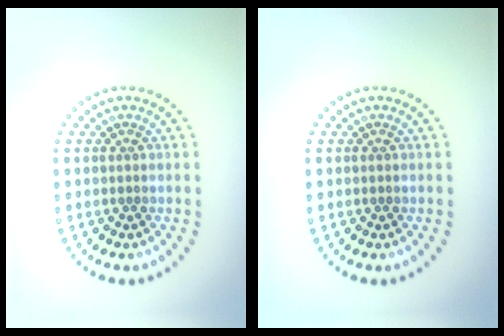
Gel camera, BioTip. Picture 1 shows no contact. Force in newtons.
{"total": 0.0}